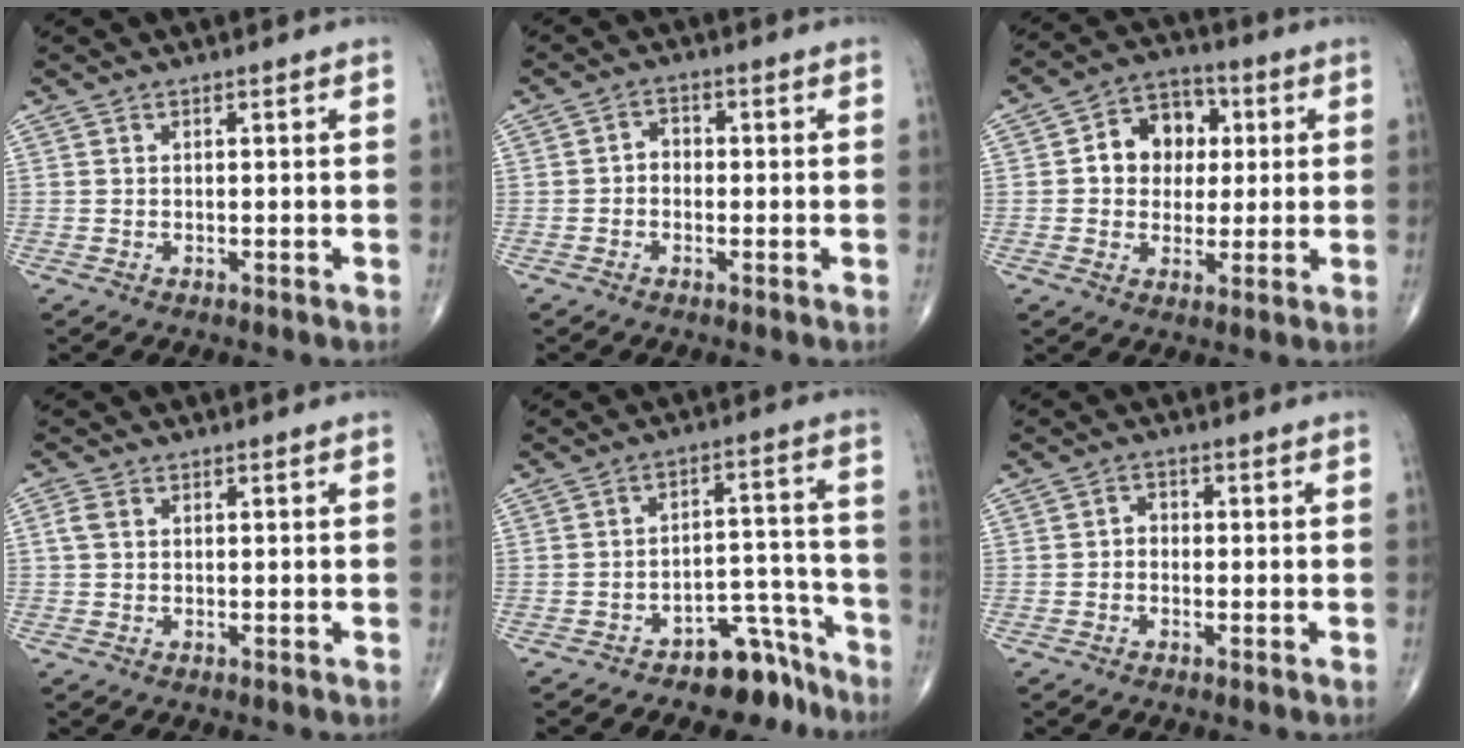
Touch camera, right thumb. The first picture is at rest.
{"total": 2.5, "force": [-0.5, 2.0, 1.4], "torque": [-0.005, 0.014, -0.019]}
{"total": 10.9, "force": [1.7, 8.8, 6.2], "torque": [-0.046, 0.014, 0.018]}
{"total": 2.1, "force": [0.4, 1.5, 1.4], "torque": [-0.037, 0.007, 0.008]}
{"total": 8.4, "force": [-6.8, 4.1, 2.7], "torque": [0.000, 0.101, -0.106]}
{"total": 2.0, "force": [-0.4, 1.6, 1.1], "torque": [-0.003, 0.011, -0.016]}